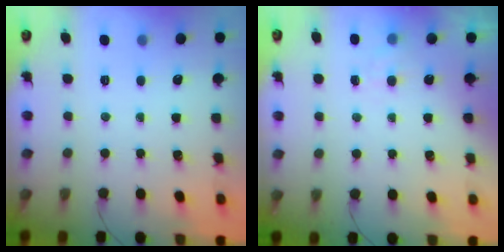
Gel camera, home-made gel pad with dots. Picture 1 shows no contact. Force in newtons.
{"total": 5.6, "press": 5.4, "slide": 1.4}